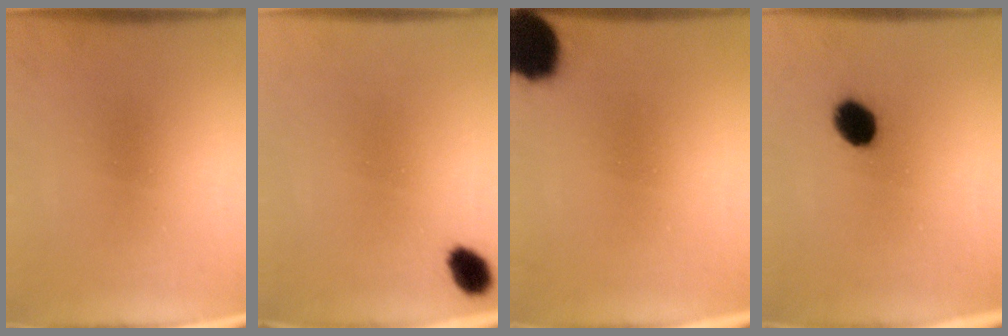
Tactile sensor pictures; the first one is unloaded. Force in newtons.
{"total": 4.3}
{"total": 15.4}
{"total": 6.7}